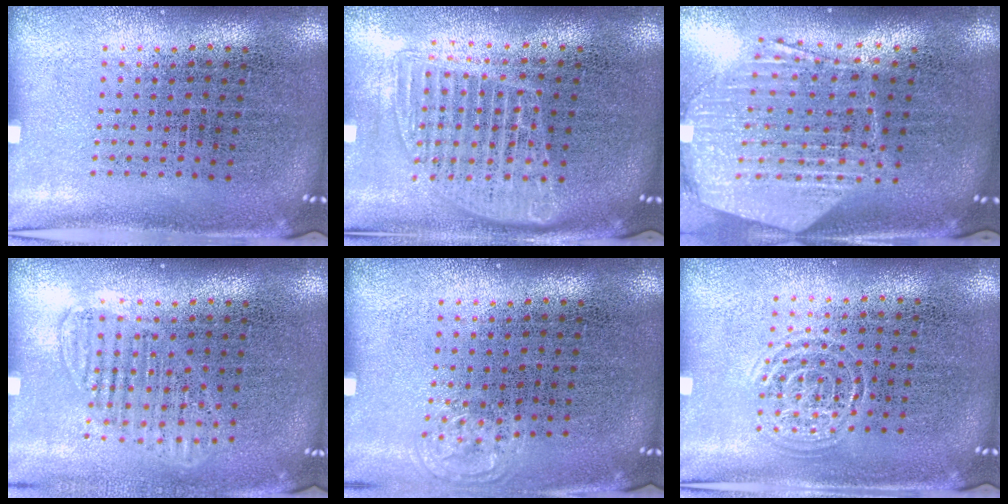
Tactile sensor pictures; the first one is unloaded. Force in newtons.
{"total": 1.5, "press": 1.3, "slide": 0.7}
{"total": 1.9, "press": 1.8, "slide": 0.8}
{"total": 1.4, "press": 1.3, "slide": 0.6}
{"total": 0.5, "press": 0.5, "slide": 0.1}
{"total": 1.6, "press": 1.5, "slide": 0.2}